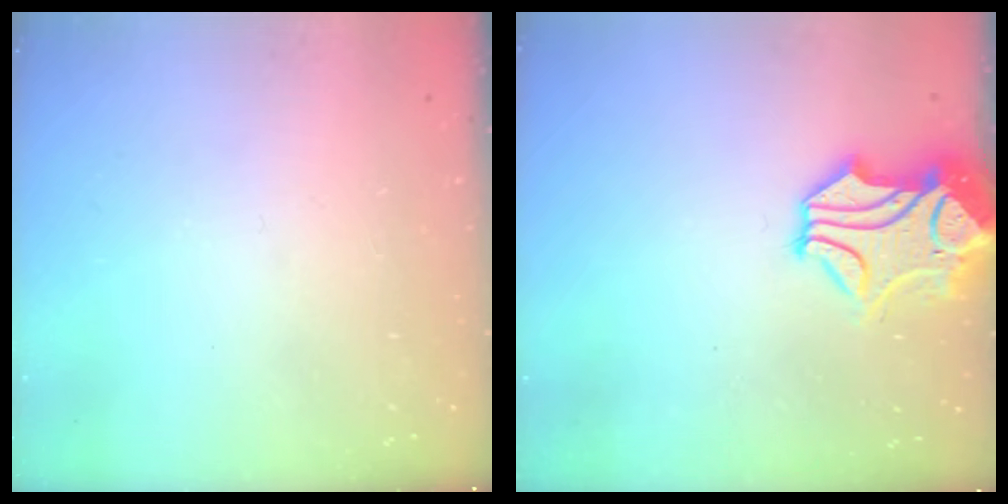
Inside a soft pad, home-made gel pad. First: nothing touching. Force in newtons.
{"total": 2.3, "press": 1.9, "slide": 1.3}